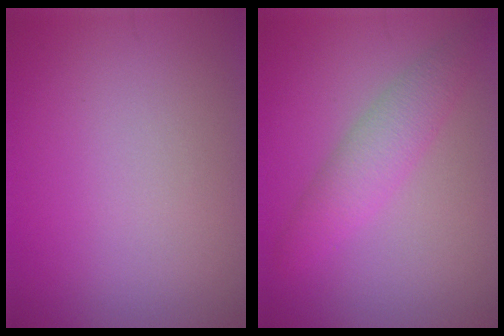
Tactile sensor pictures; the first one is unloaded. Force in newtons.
{"total": 3.2, "press": 3.2, "slide": 0.0}